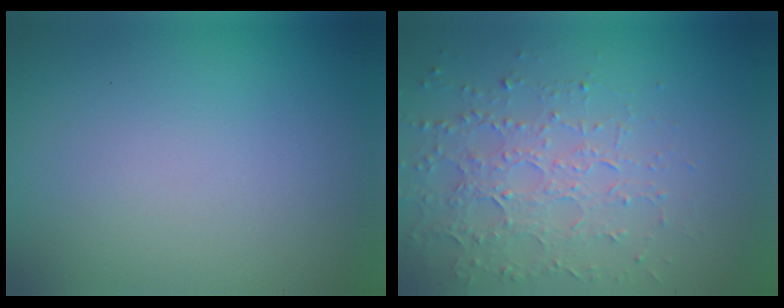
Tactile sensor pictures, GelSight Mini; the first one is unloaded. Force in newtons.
{"total": 3.7, "press": 3.7, "slide": 0.5}